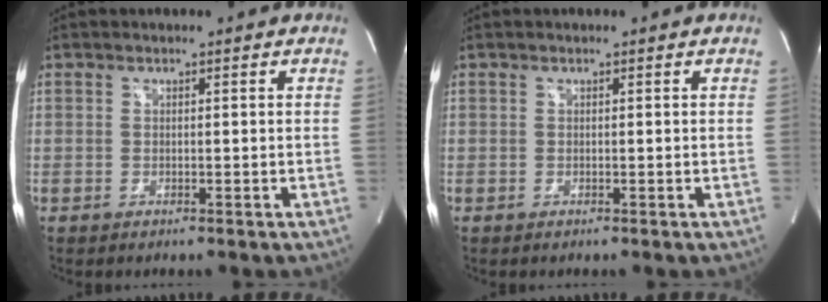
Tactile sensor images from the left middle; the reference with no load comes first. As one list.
[{"total": 0.0}]